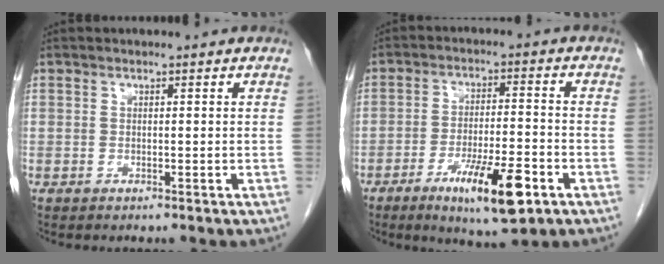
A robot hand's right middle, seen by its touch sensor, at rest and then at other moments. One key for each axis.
{"total": 11.0, "fx": -5.6, "fy": 1.7, "fz": 9.3, "tx": -0.158, "ty": -0.015, "tz": -0.087}